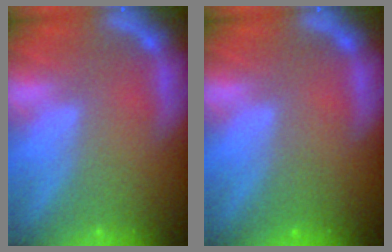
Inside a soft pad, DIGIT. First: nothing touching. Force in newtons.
{"total": 1.0}